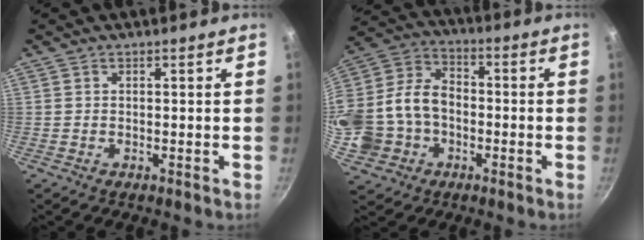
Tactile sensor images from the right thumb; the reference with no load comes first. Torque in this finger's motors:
{"motor_torque": [-0.19, 0.83, 0.72, 0.57, 0.20]}